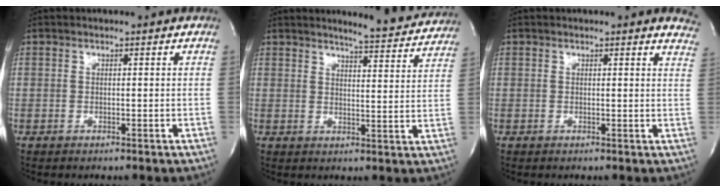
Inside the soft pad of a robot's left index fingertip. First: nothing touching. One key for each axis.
{"total": 10.4, "fx": 10.0, "fy": 0.8, "fz": 2.7, "tx": -0.033, "ty": -0.024, "tz": 0.109}
{"total": 5.0, "fx": 4.7, "fy": 1.0, "fz": 1.5, "tx": -0.002, "ty": -0.015, "tz": 0.021}